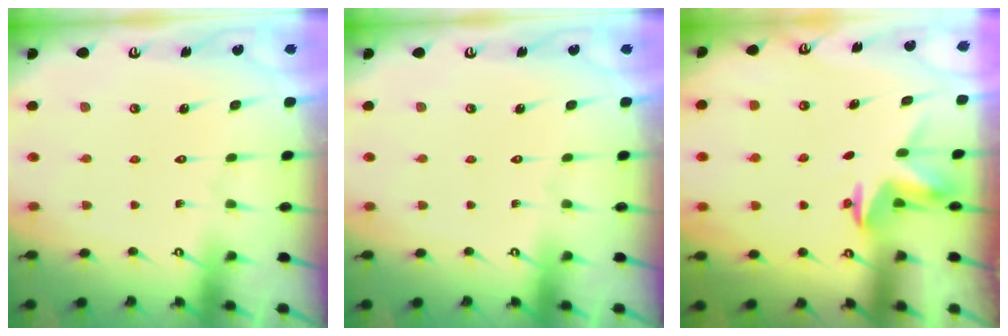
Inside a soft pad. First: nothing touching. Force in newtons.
{"total": 0.0}
{"total": 3.2, "press": 3.2, "slide": 0.3}